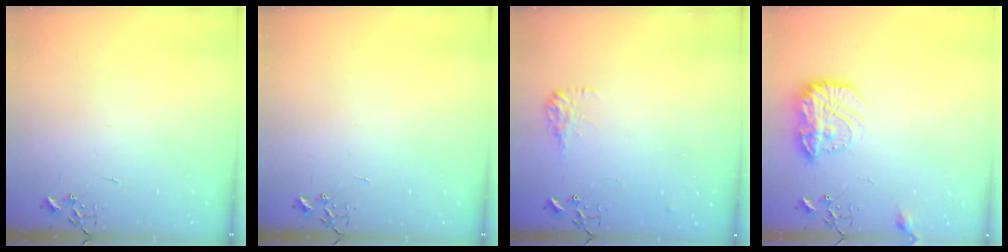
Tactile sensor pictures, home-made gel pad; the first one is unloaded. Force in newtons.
{"total": 0.0}
{"total": 9.2, "press": 9.2, "slide": 0.4}
{"total": 15.3, "press": 15.2, "slide": 1.0}